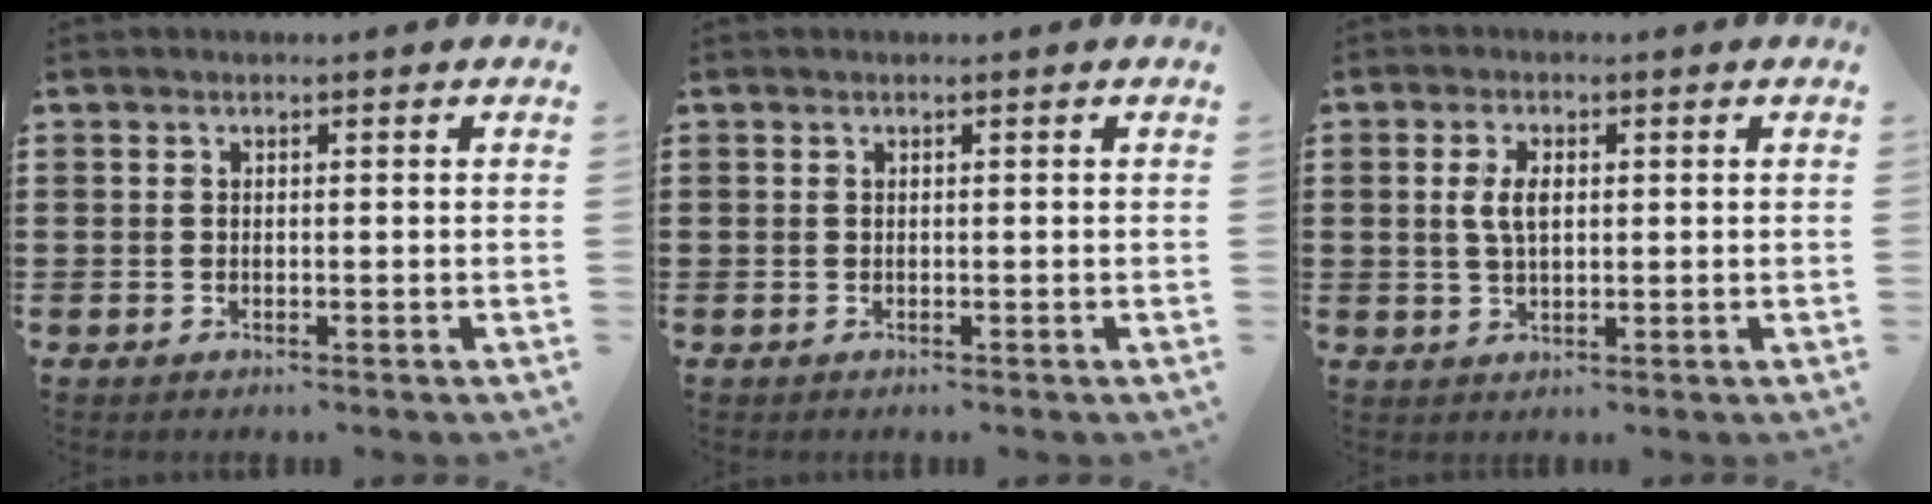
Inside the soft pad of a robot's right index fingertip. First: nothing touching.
{"total": 0.0}
{"total": 4.0, "force": [0.6, 1.9, 3.5], "torque": [-0.079, 0.007, 0.006]}